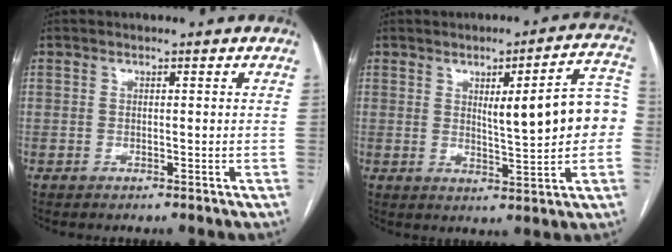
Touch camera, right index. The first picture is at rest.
{"total": 11.3, "force": [0.7, 1.6, 11.2], "torque": [-0.142, 0.023, 0.012]}